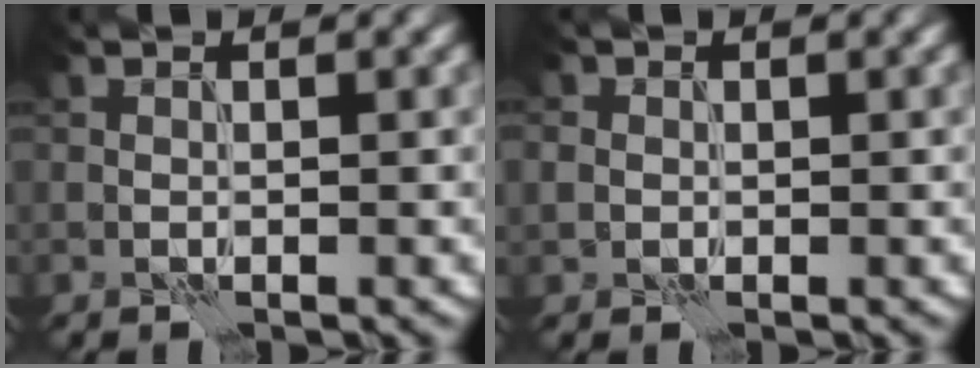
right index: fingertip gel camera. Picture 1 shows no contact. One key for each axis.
{"total": 0.9, "fx": 0.1, "fy": 0.9, "fz": 0.0, "tx": -0.001, "ty": -0.003, "tz": 0.006}